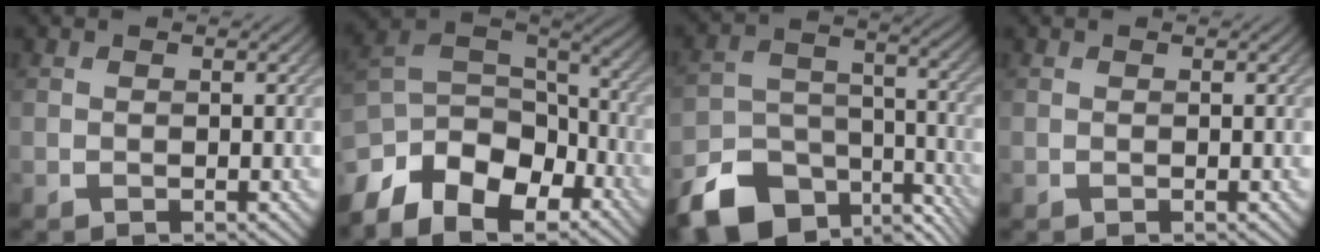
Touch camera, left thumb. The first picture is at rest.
{"total": 13.3, "force": [-7.6, 7.3, 8.0], "torque": [-0.201, -0.032, -0.130]}
{"total": 14.2, "force": [-9.4, 8.2, 6.8], "torque": [-0.155, -0.038, -0.145]}
{"total": 0.0}